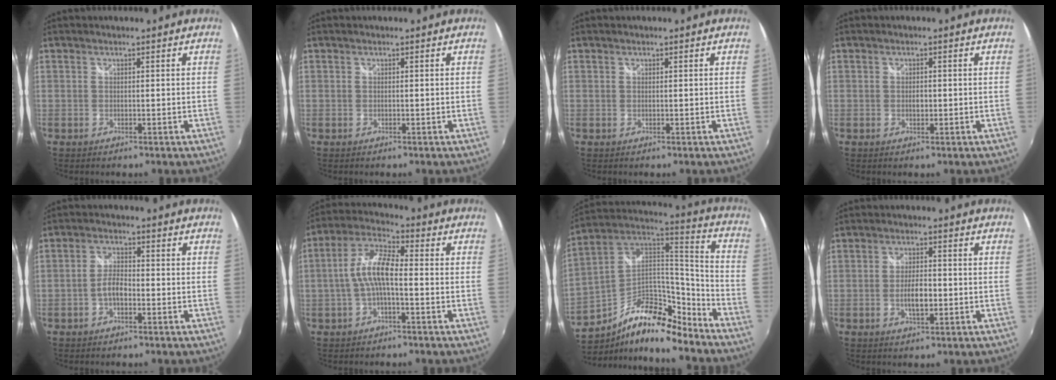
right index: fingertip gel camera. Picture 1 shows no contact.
{"total": 0.0}
{"total": 0.0}
{"total": 1.1, "force": [-0.2, 0.8, 0.7], "torque": [-0.013, 0.000, -0.002]}
{"total": 3.5, "force": [-1.5, 1.6, 2.7], "torque": [-0.057, 0.008, -0.030]}
{"total": 8.0, "force": [-1.5, 2.3, 7.5], "torque": [-0.165, 0.017, -0.030]}
{"total": 19.8, "force": [-12.1, 8.6, 13.1], "torque": [-0.242, 0.015, -0.209]}
{"total": 4.4, "force": [-1.1, 1.7, 3.9], "torque": [-0.077, -0.001, -0.018]}